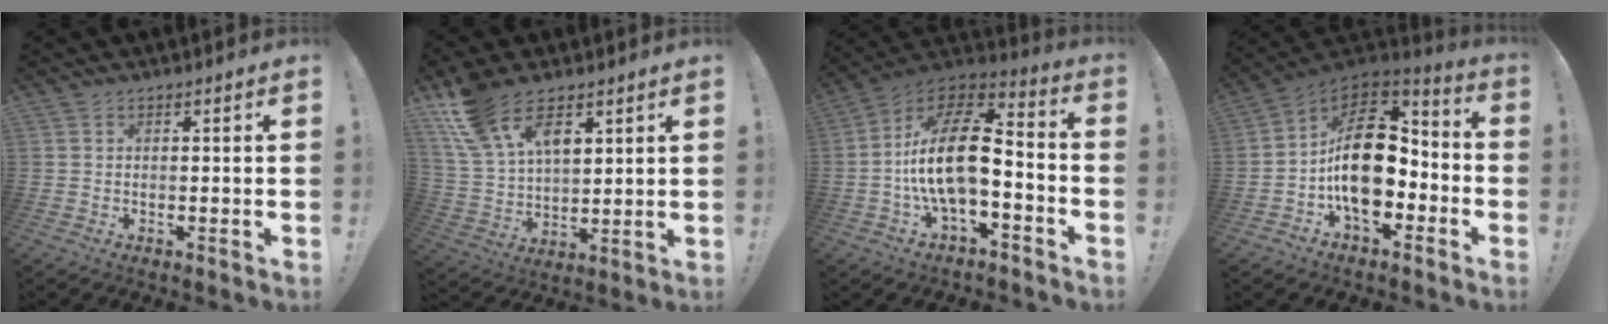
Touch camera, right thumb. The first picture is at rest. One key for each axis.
{"total": 15.9, "fx": 9.4, "fy": 8.9, "fz": 9.3, "tx": -0.183, "ty": -0.045, "tz": 0.178}
{"total": 18.8, "fx": -2.1, "fy": 8.9, "fz": 16.4, "tx": -0.301, "ty": 0.017, "tz": -0.034}
{"total": 21.0, "fx": -0.4, "fy": 12.9, "fz": 16.6, "tx": -0.279, "ty": 0.017, "tz": 0.005}